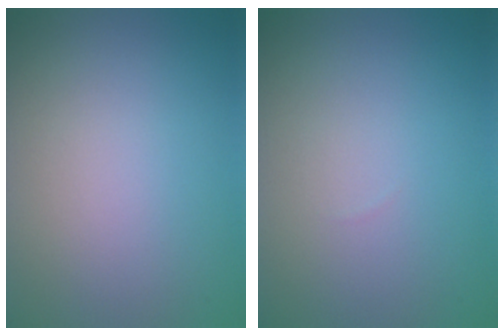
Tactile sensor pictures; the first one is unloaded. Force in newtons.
{"total": 0.0}